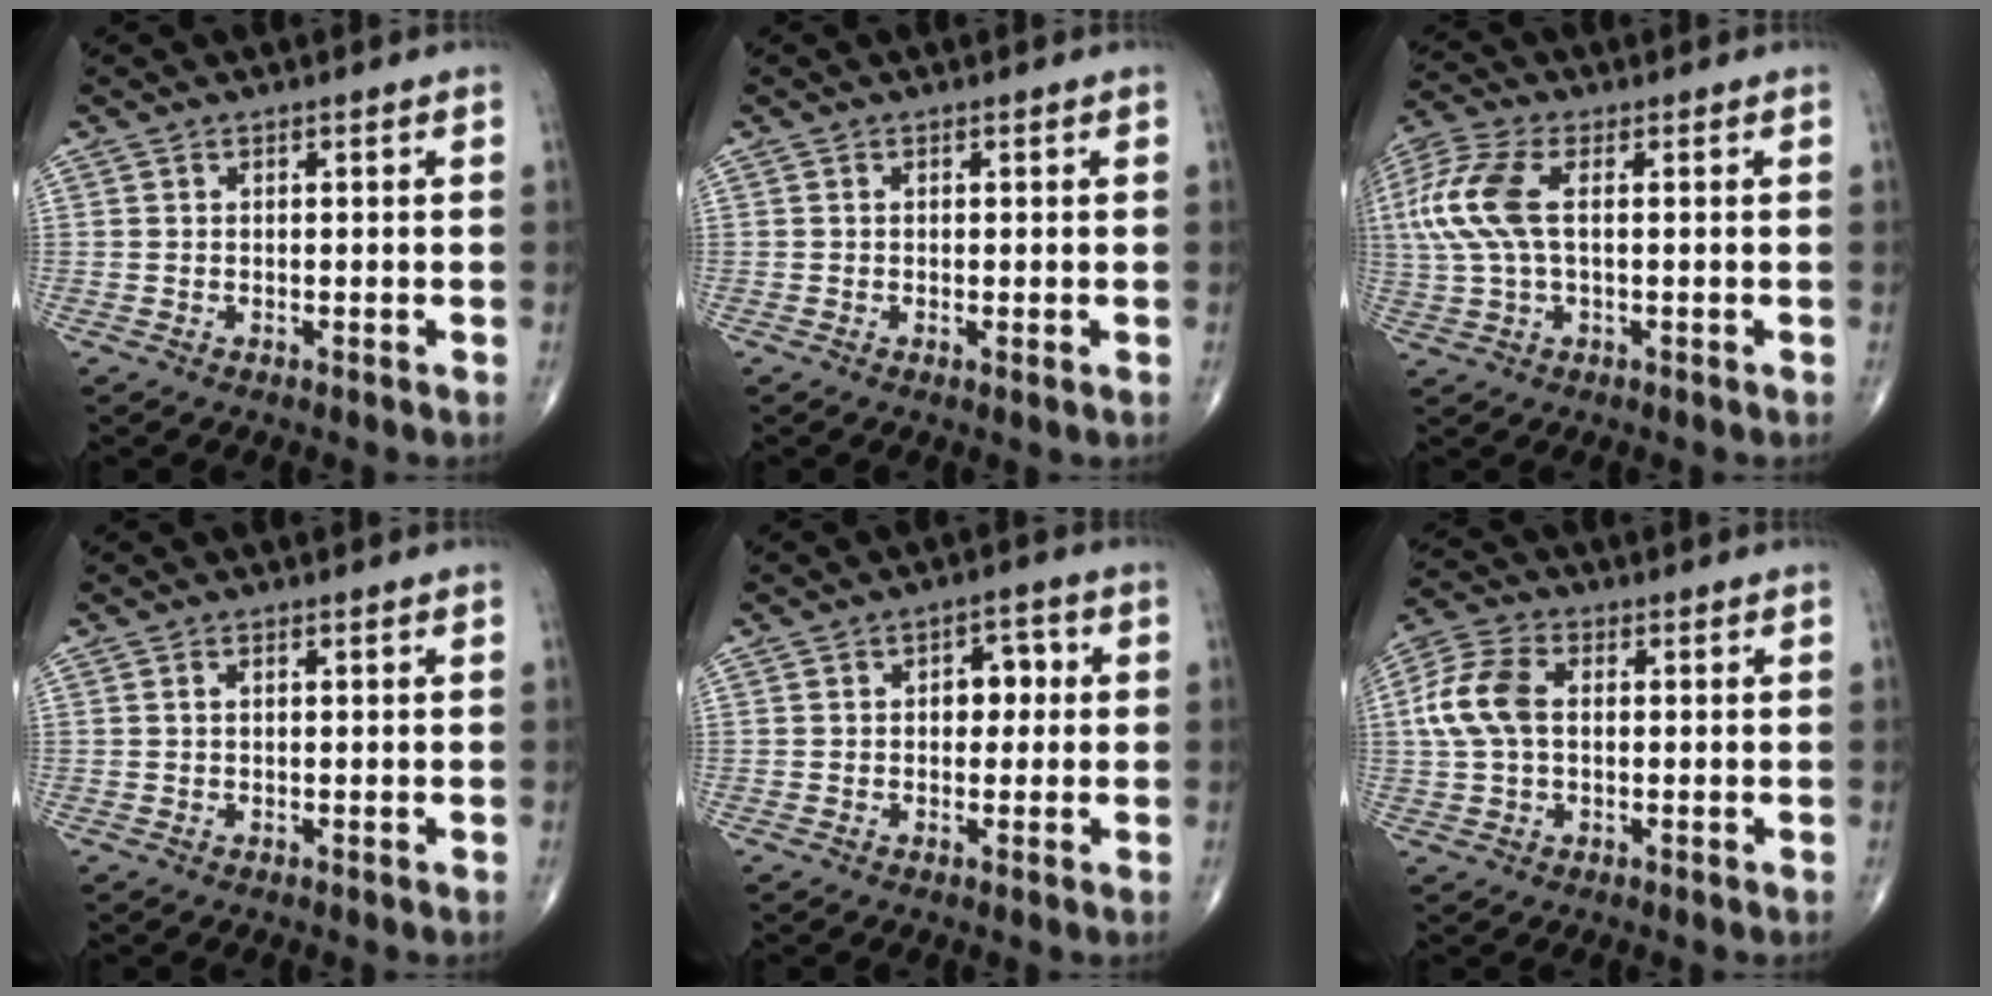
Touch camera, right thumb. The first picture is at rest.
{"total": 0.6, "force": [0.0, 0.0, 0.6], "torque": [-0.011, -0.004, -0.002]}
{"total": 11.2, "force": [1.7, 5.4, 9.6], "torque": [-0.245, 0.020, 0.033]}
{"total": 0.6, "force": [0.1, 0.3, 0.4], "torque": [-0.012, 0.003, 0.004]}
{"total": 4.8, "force": [0.4, 3.3, 3.5], "torque": [-0.021, 0.011, 0.000]}
{"total": 9.1, "force": [0.8, 5.9, 6.9], "torque": [-0.154, 0.021, 0.011]}